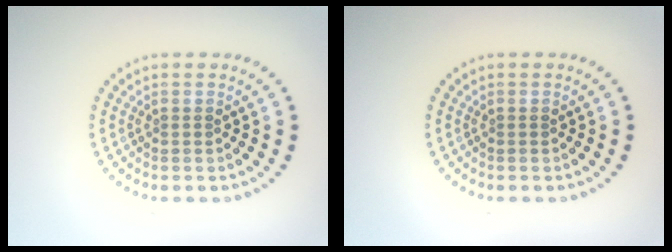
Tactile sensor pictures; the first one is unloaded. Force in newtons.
{"total": 0.0}